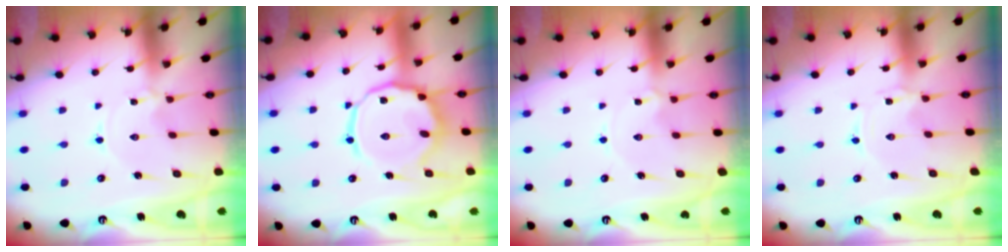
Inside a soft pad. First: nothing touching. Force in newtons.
{"total": 12.9, "press": 12.9, "slide": 1.1}
{"total": 1.8, "press": 1.8, "slide": 0.3}
{"total": 0.0}